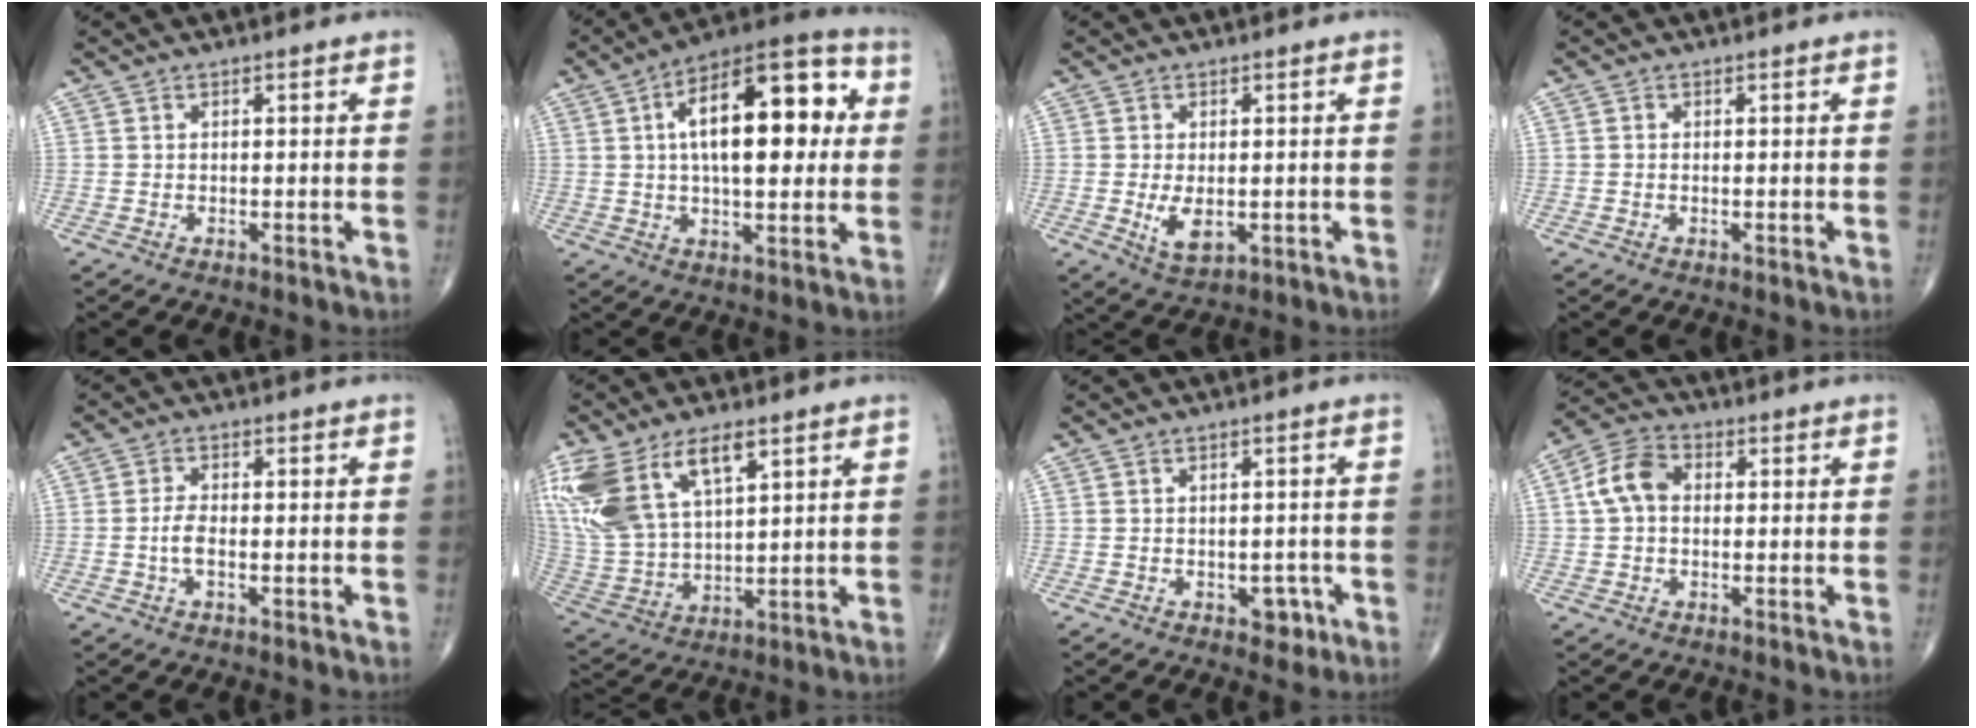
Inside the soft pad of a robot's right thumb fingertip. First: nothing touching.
{"total": 21.1, "force": [3.8, 9.4, 18.6], "torque": [-0.260, 0.020, 0.047]}
{"total": 4.7, "force": [-0.6, 2.5, 4.0], "torque": [-0.069, -0.012, -0.003]}
{"total": 0.0}
{"total": 3.0, "force": [-0.7, 1.2, 2.7], "torque": [-0.058, 0.004, -0.016]}
{"total": 19.8, "force": [9.6, 9.7, 14.3], "torque": [-0.318, -0.017, 0.196]}
{"total": 3.0, "force": [-1.3, 2.1, 1.8], "torque": [-0.004, 0.006, -0.014]}
{"total": 7.3, "force": [0.7, 5.1, 5.1], "torque": [-0.098, 0.024, 0.005]}